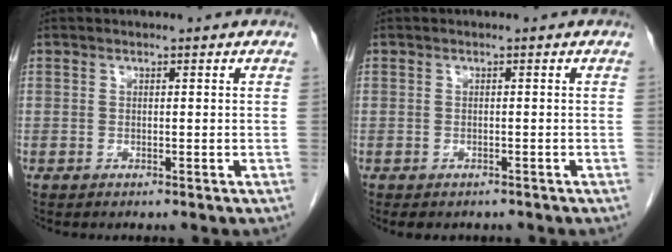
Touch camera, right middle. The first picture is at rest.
{"total": 3.6, "force": [-3.1, 0.8, 1.6], "torque": [-0.019, -0.008, -0.042]}